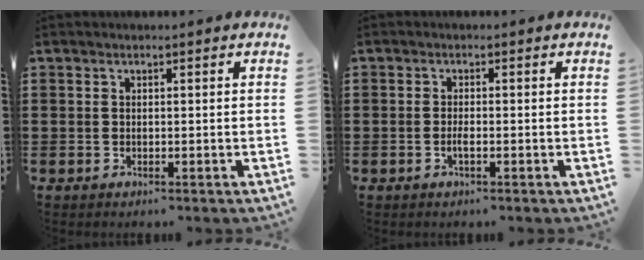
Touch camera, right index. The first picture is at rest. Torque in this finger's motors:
{"motor_torque": [0.82, 1.32, -0.03, 0.00]}